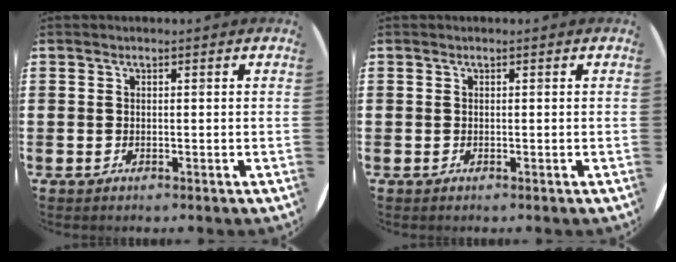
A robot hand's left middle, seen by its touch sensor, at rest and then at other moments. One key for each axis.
{"total": 0.0}